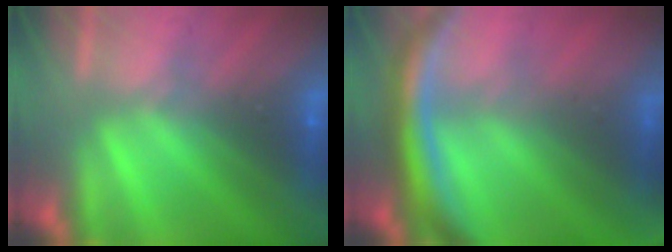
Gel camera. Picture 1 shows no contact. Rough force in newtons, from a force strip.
{"total": 9.4}